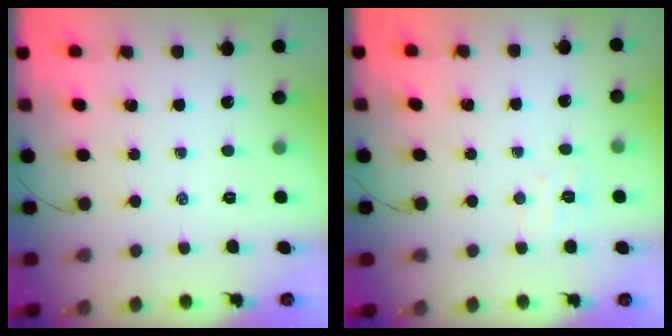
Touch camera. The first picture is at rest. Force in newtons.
{"total": 4.2, "press": 4.1, "slide": 1.2}